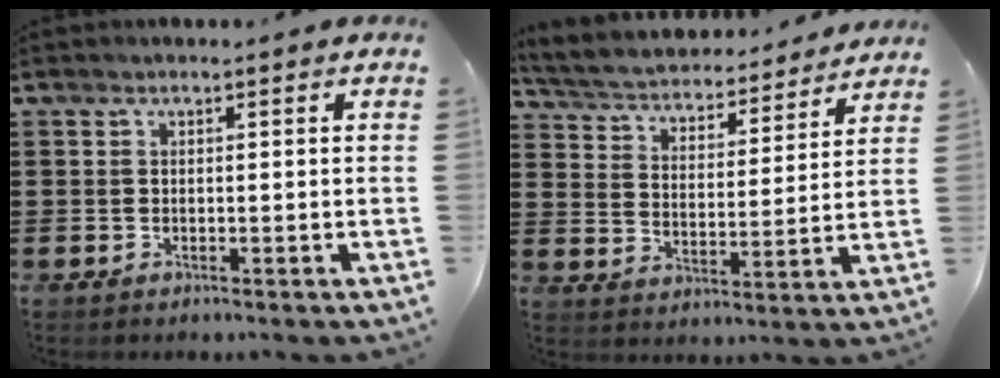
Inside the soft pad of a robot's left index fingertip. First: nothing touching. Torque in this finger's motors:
{"motor_torque": [2.14, 0.00, 0.54, 0.10]}